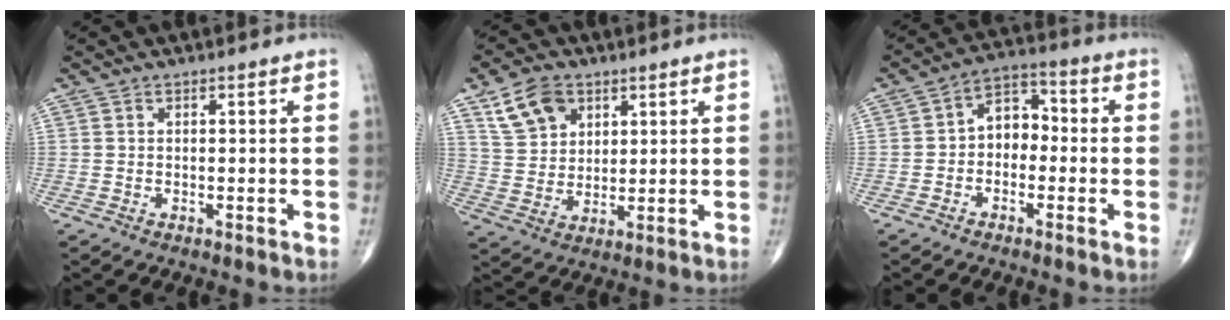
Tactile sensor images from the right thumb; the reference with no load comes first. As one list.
[{"total": 9.3, "force": [4.9, 6.4, 4.6], "torque": [-0.065, -0.018, 0.098]}, {"total": 6.8, "force": [-0.9, 5.0, 4.6], "torque": [-0.042, 0.032, -0.034]}]